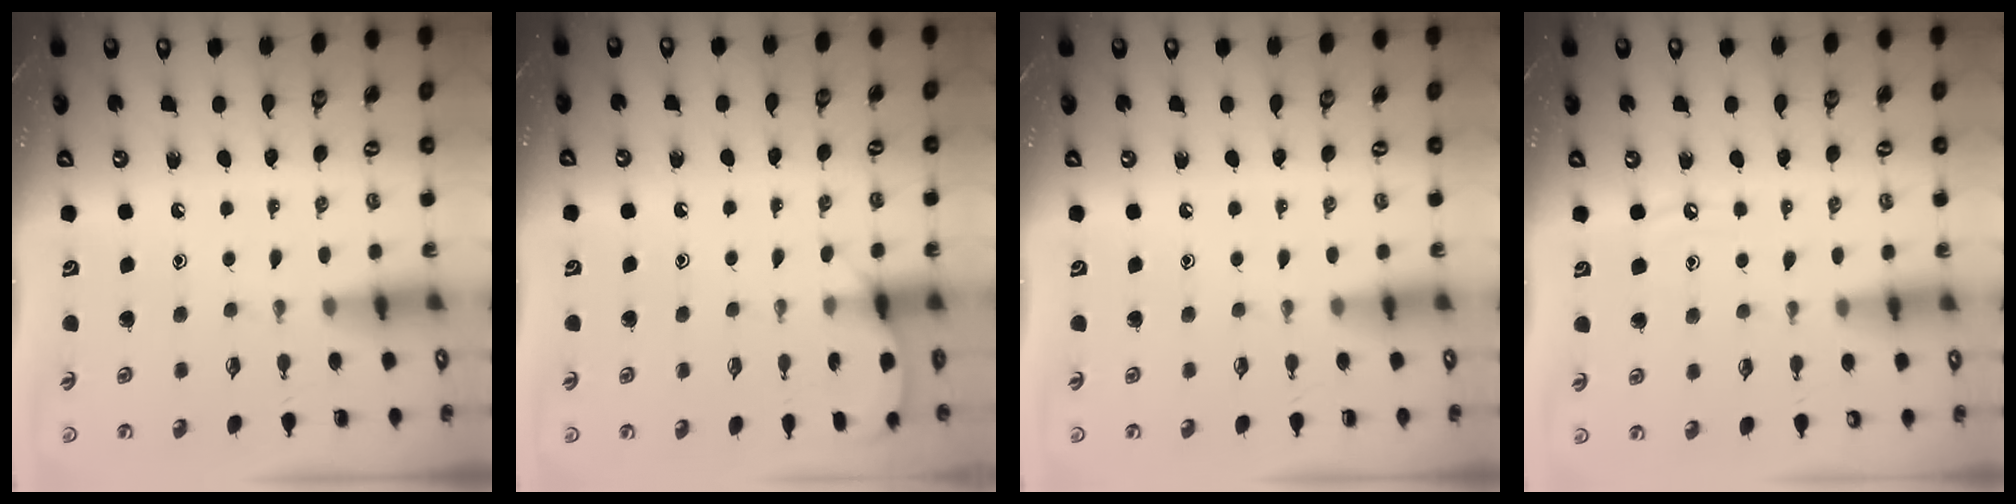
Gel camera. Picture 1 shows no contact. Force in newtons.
{"total": 5.2, "press": 5.2, "slide": 0.6}
{"total": 0.0}
{"total": 5.1, "press": 5.1, "slide": 0.6}